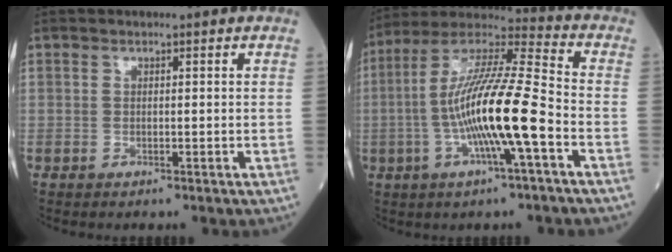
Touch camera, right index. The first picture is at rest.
{"total": 16.1, "force": [-3.7, 0.9, 15.7], "torque": [-0.299, 0.004, -0.073]}